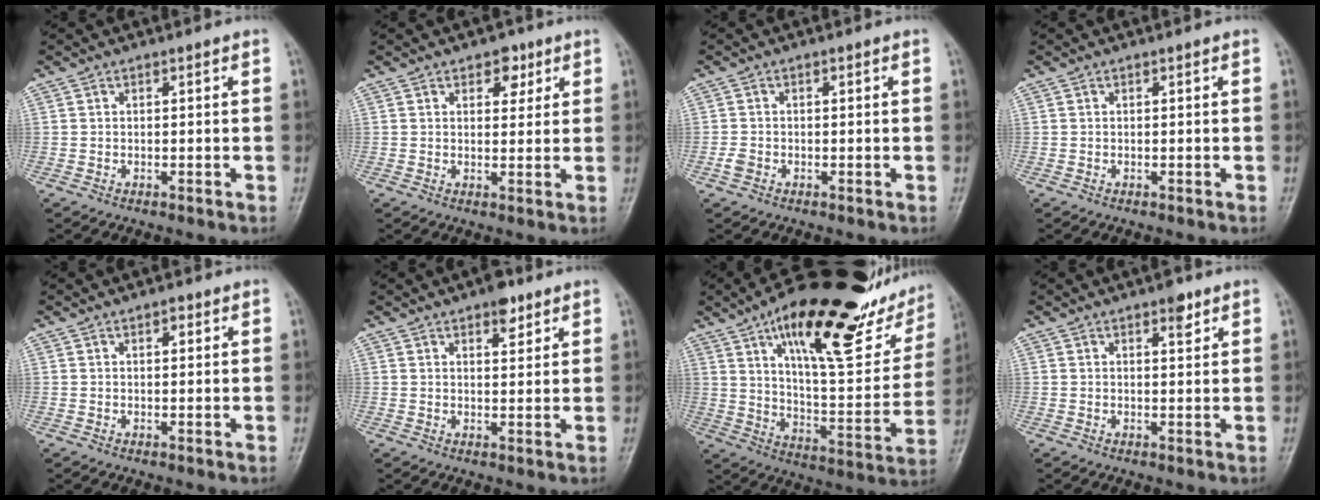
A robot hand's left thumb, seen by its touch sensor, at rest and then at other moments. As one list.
[{"total": 4.1, "force": [2.3, 2.7, 2.2], "torque": [-0.002, -0.008, 0.029]}, {"total": 1.6, "force": [-0.6, 1.2, 0.8], "torque": [-0.016, 0.001, -0.015]}, {"total": 0.0}, {"total": 1.6, "force": [0.8, 0.8, 1.1], "torque": [-0.011, -0.001, 0.010]}, {"total": 4.4, "force": [2.8, 2.0, 2.7], "torque": [-0.022, -0.013, 0.039]}, {"total": 31.2, "force": [17.6, 10.8, 23.5], "torque": [-0.302, -0.034, 0.268]}, {"total": 2.7, "force": [1.7, 1.1, 1.8], "torque": [-0.018, -0.008, 0.023]}]